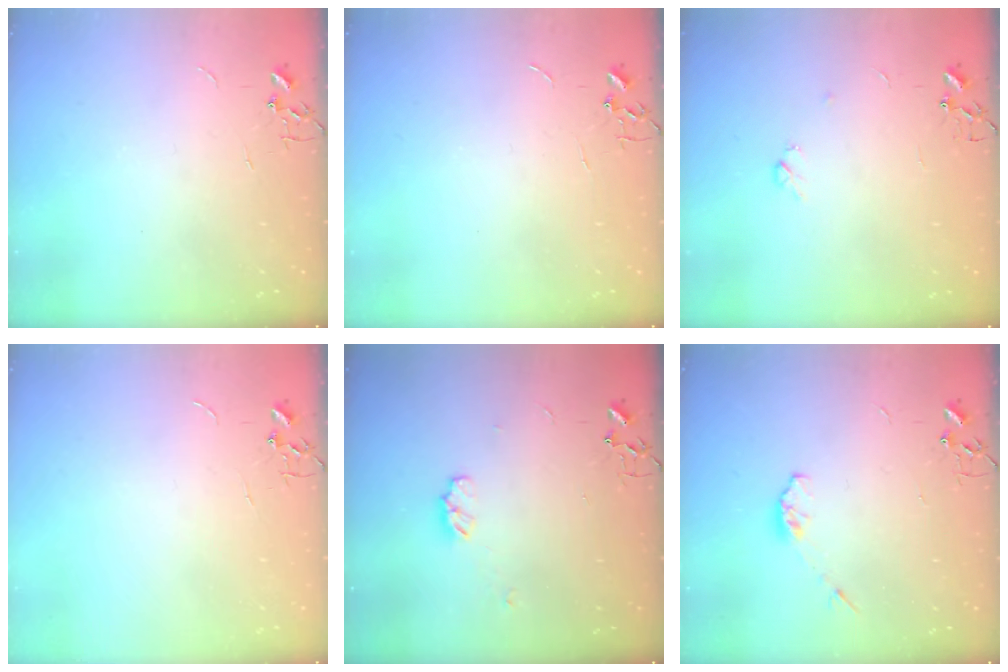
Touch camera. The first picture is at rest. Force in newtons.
{"total": 0.0}
{"total": 3.7, "press": 3.7, "slide": 0.6}
{"total": 0.0}
{"total": 5.0, "press": 5.0, "slide": 0.6}
{"total": 4.3, "press": 4.1, "slide": 1.1}